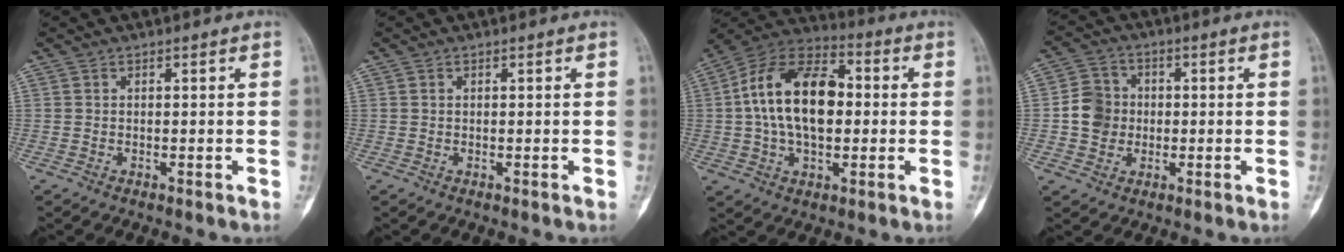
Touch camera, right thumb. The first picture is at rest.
{"total": 0.0}
{"total": 19.1, "force": [1.1, 11.3, 15.4], "torque": [-0.251, 0.027, 0.013]}
{"total": 7.4, "force": [-0.3, 6.7, 3.1], "torque": [-0.029, 0.010, -0.013]}